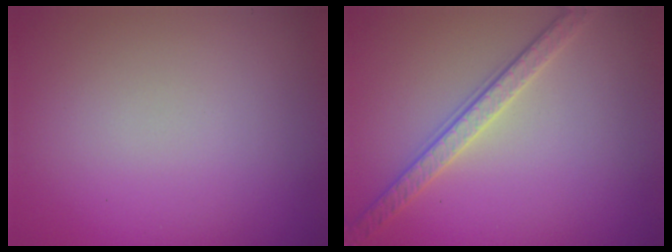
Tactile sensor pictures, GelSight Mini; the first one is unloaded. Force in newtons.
{"total": 3.4, "press": 3.0, "slide": 1.7}